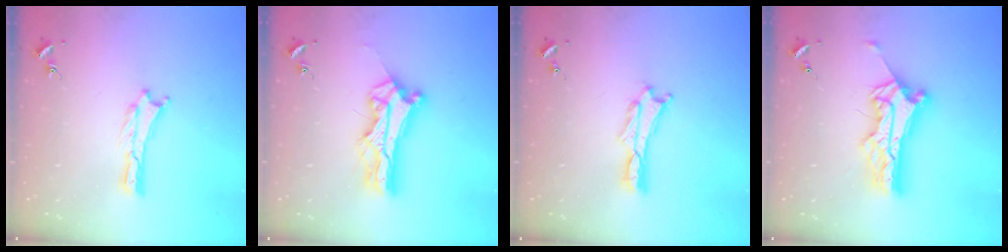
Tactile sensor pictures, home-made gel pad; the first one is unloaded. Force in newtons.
{"total": 9.8, "press": 9.8, "slide": 0.8}
{"total": 1.1, "press": 1.1, "slide": 0.2}
{"total": 10.8, "press": 10.8, "slide": 0.9}